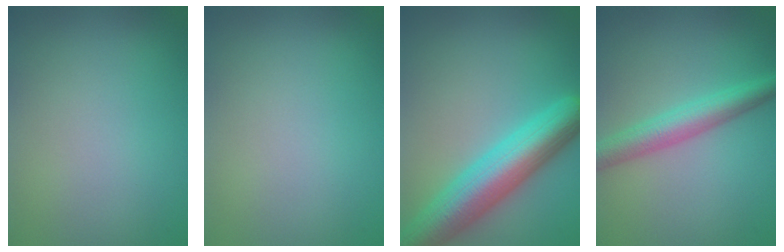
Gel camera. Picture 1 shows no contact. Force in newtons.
{"total": 0.0}
{"total": 8.1, "press": 8.1, "slide": 0.4}
{"total": 4.0, "press": 4.0, "slide": 0.1}